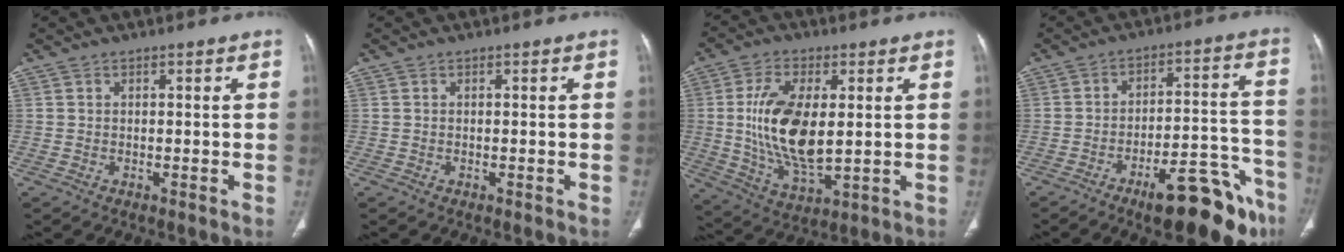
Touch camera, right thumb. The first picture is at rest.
{"total": 0.0}
{"total": 15.6, "force": [1.4, 7.6, 13.5], "torque": [-0.257, -0.019, 0.034]}
{"total": 16.6, "force": [-10.6, 4.9, 11.8], "torque": [-0.108, 0.085, -0.154]}